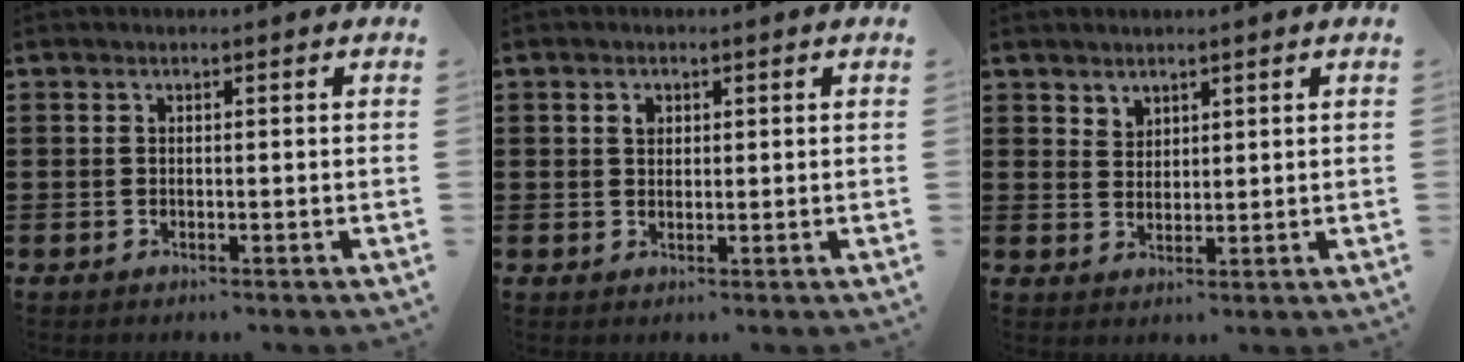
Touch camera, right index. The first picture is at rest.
{"total": 1.7, "force": [0.7, 1.2, 0.9], "torque": [-0.020, 0.007, 0.012]}
{"total": 2.6, "force": [2.1, 1.4, 0.0], "torque": [-0.006, 0.004, 0.042]}